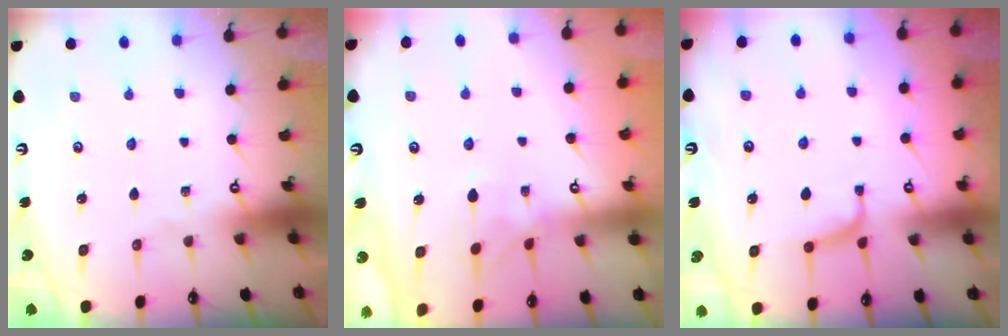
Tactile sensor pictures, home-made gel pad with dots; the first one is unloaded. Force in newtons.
{"total": 1.7, "press": 1.4, "slide": 1.0}
{"total": 0.9, "press": 0.7, "slide": 0.5}